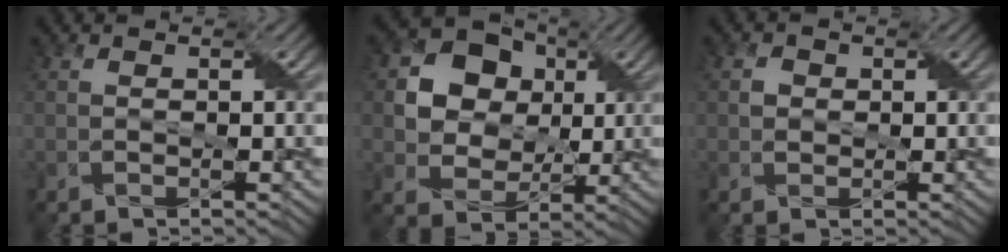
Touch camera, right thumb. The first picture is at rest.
{"total": 10.5, "force": [2.8, 8.7, 5.2], "torque": [-0.128, 0.012, 0.042]}
{"total": 1.4, "force": [0.1, 1.3, 0.3], "torque": [-0.008, 0.000, -0.001]}